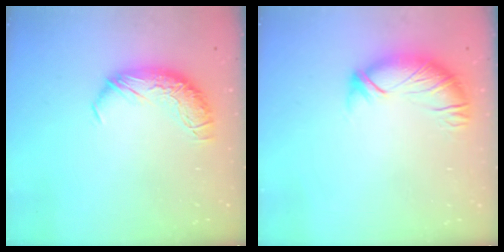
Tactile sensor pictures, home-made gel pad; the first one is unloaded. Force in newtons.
{"total": 2.4, "press": 1.9, "slide": 1.5}